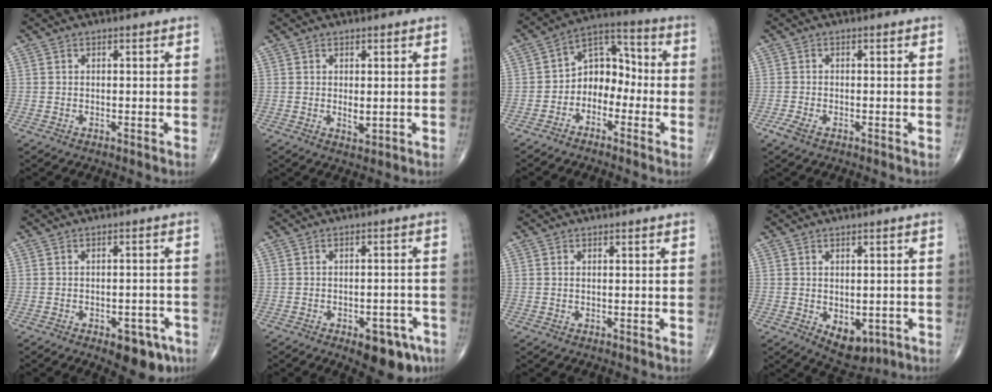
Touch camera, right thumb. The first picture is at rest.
{"total": 2.0, "force": [0.1, 0.9, 1.8], "torque": [-0.028, -0.008, 0.004]}
{"total": 8.9, "force": [-2.5, 6.6, 5.4], "torque": [-0.051, 0.052, -0.061]}
{"total": 2.1, "force": [-1.2, 0.8, 1.5], "torque": [-0.039, -0.003, -0.028]}
{"total": 7.7, "force": [-4.4, 3.8, 4.9], "torque": [-0.035, 0.023, -0.051]}
{"total": 9.0, "force": [-5.2, 4.3, 5.9], "torque": [-0.047, 0.028, -0.063]}
{"total": 0.0}
{"total": 6.6, "force": [-1.9, 4.1, 4.7], "torque": [-0.044, -0.003, -0.012]}